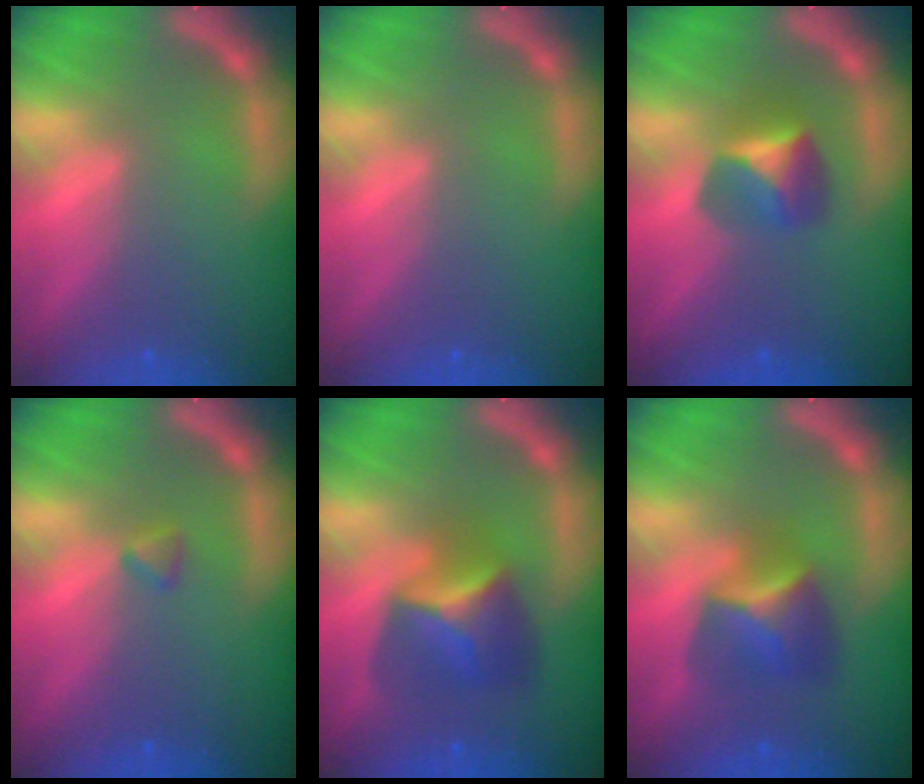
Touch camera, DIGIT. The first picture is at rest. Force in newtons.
{"total": 0.0}
{"total": 3.4}
{"total": 0.9}
{"total": 5.4}
{"total": 4.4}